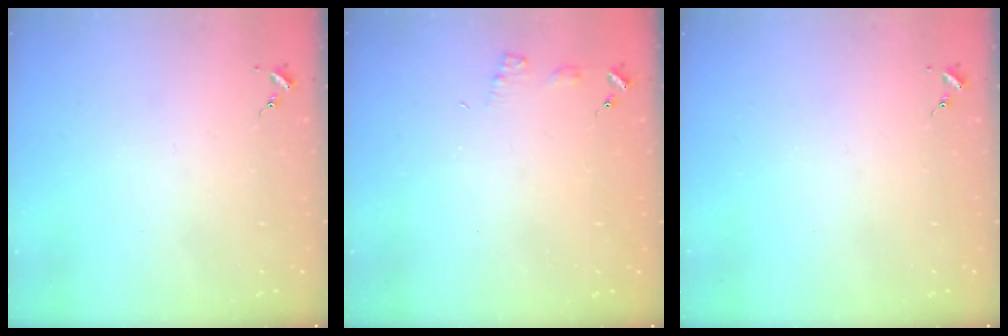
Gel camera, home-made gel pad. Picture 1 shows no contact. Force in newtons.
{"total": 4.0, "press": 3.9, "slide": 0.6}
{"total": 0.0}